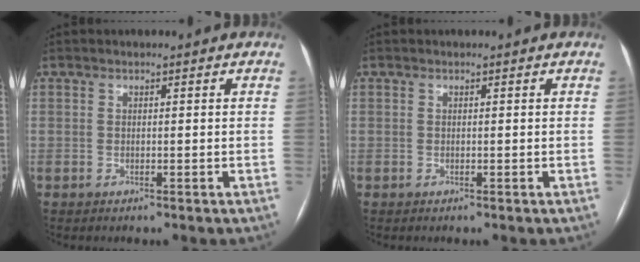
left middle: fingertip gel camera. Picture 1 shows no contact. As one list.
[{"total": 0.0}]